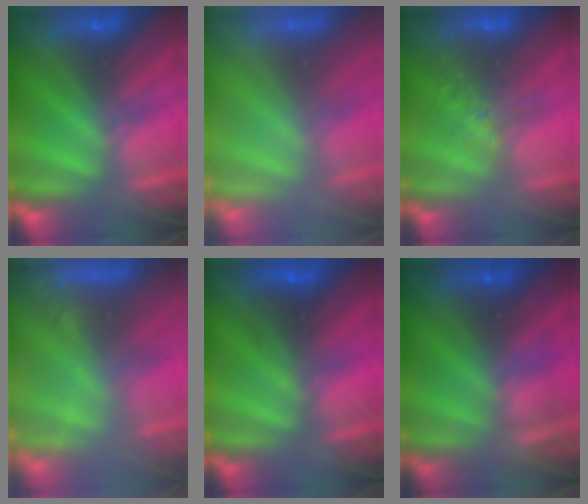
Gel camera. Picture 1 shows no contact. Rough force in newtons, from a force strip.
{"total": 8.6}
{"total": 3.8}
{"total": 7.2}
{"total": 2.8}
{"total": 2.8}